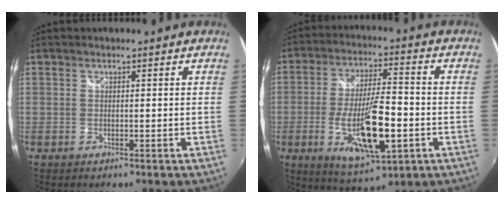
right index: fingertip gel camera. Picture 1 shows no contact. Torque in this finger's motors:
{"motor_torque": [1.18, -0.96, 0.95, 0.21]}